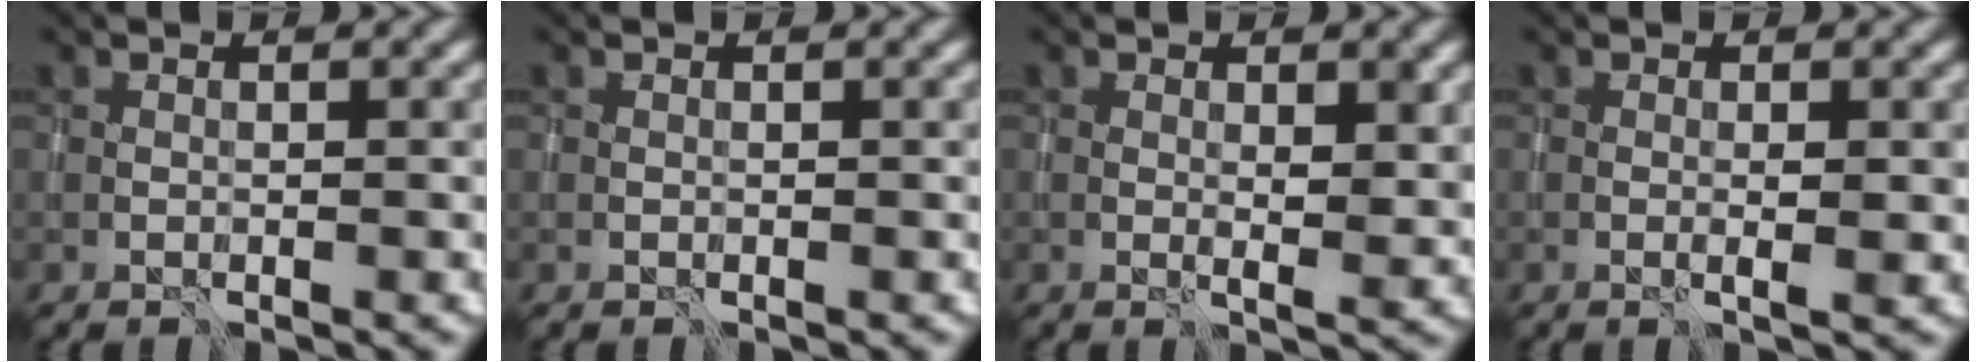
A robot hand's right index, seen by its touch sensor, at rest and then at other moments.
{"total": 0.0}
{"total": 2.2, "force": [0.6, 0.7, 2.0], "torque": [-0.031, -0.006, 0.011]}
{"total": 1.4, "force": [0.0, 0.1, 1.4], "torque": [-0.023, -0.001, -0.002]}